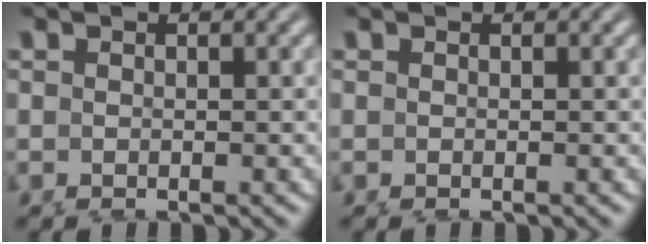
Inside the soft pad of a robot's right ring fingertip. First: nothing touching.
{"total": 0.0}